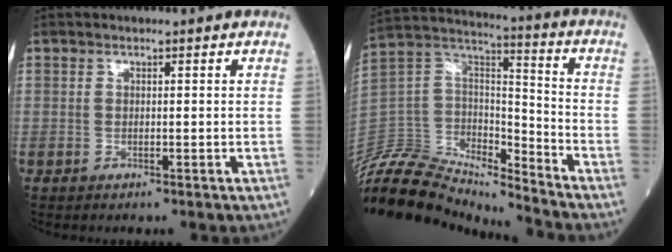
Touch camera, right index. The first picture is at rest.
{"total": 18.9, "force": [-18.2, 3.4, 3.8], "torque": [-0.074, 0.058, -0.322]}